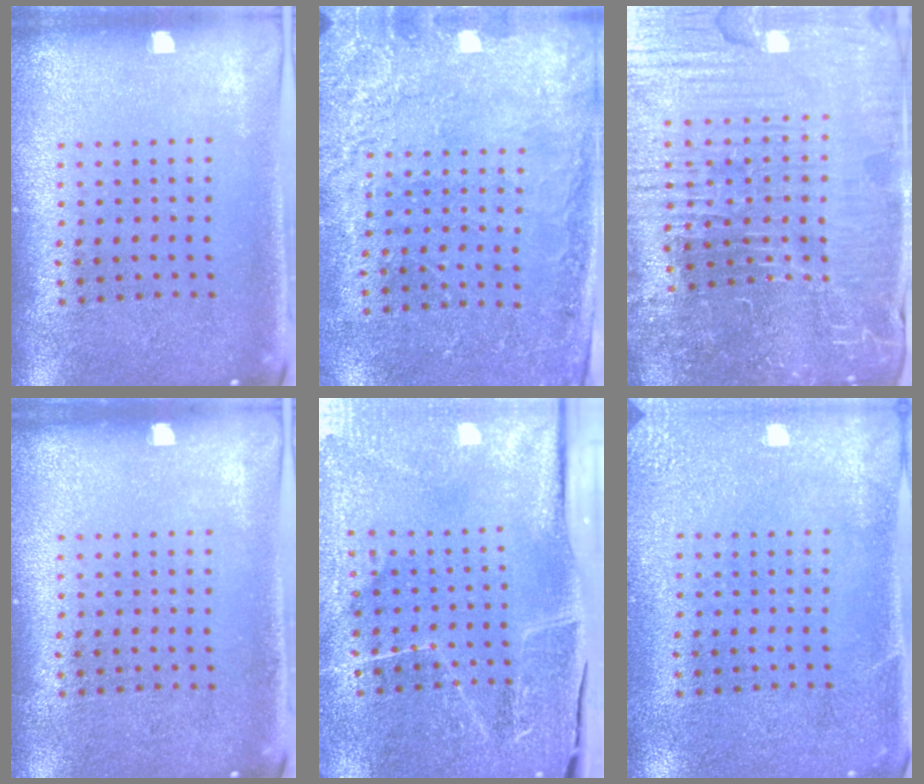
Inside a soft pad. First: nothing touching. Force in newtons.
{"total": 2.5, "press": 2.4, "slide": 0.8}
{"total": 7.0, "press": 6.3, "slide": 3.2}
{"total": 0.0}
{"total": 3.9, "press": 3.8, "slide": 1.1}
{"total": 2.7, "press": 2.6, "slide": 0.2}